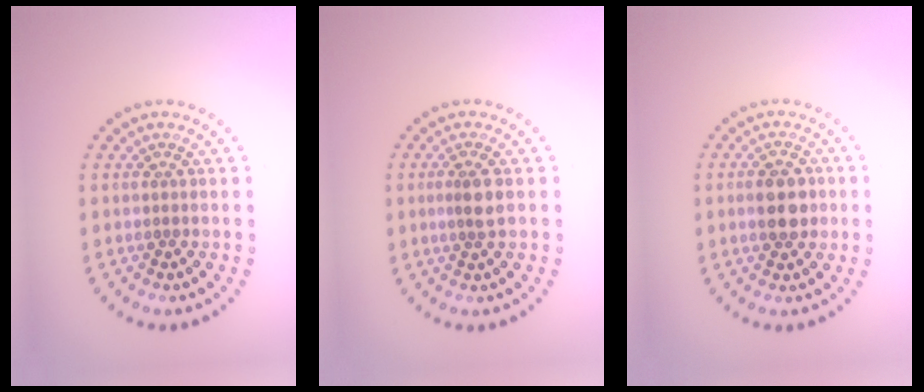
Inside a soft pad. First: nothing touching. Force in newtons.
{"total": 1.9, "press": 1.7, "slide": 0.9}
{"total": 3.7, "press": 3.7, "slide": 0.1}